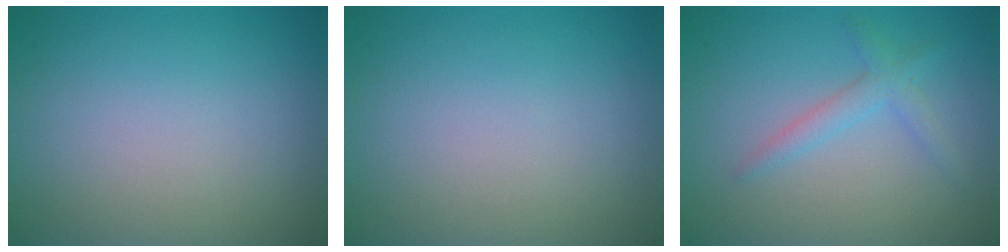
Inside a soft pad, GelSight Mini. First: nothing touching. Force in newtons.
{"total": 0.0}
{"total": 2.0, "press": 2.0, "slide": 0.2}